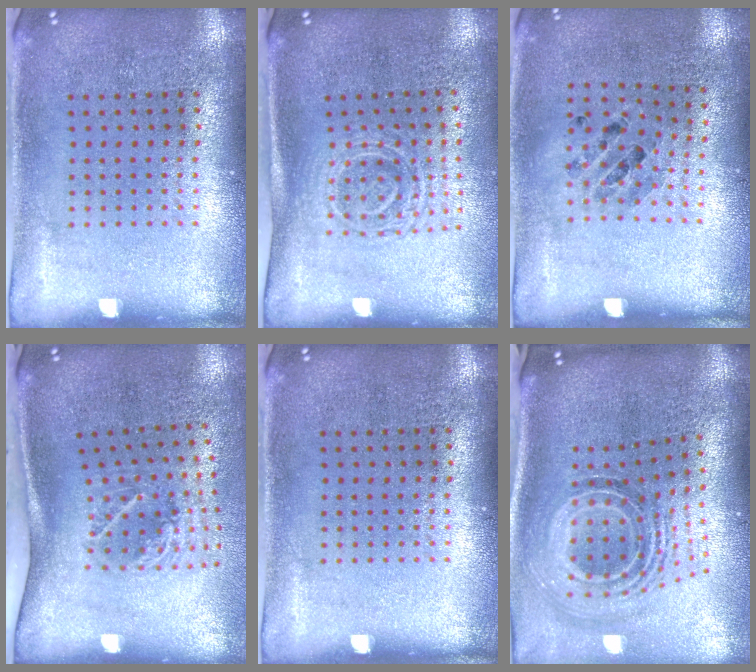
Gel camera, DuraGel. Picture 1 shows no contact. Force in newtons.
{"total": 1.7, "press": 1.4, "slide": 1.0}
{"total": 0.8, "press": 0.8, "slide": 0.3}
{"total": 2.1, "press": 1.3, "slide": 1.6}
{"total": 0.0}
{"total": 2.0, "press": 1.5, "slide": 1.3}